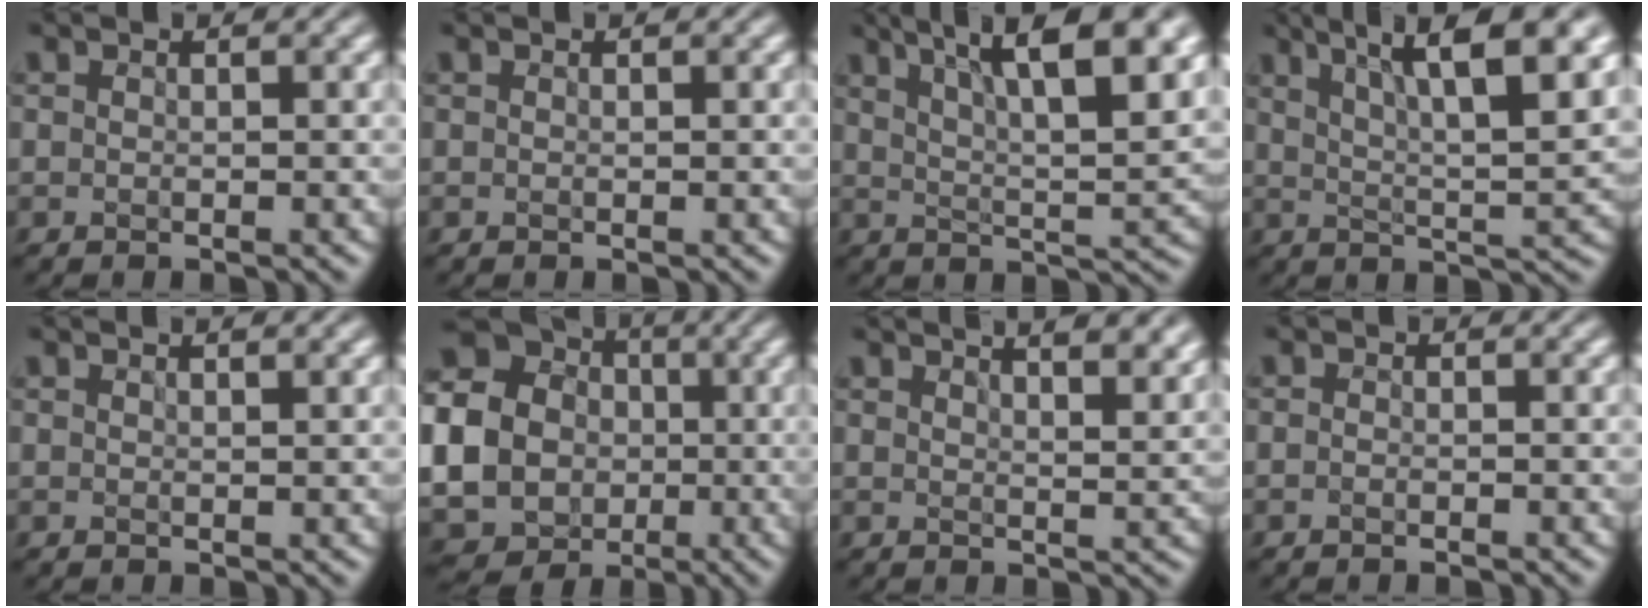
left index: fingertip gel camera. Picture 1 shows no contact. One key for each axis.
{"total": 0.0}
{"total": 11.8, "fx": 7.1, "fy": 3.2, "fz": 8.8, "tx": -0.102, "ty": 0.032, "tz": 0.082}
{"total": 10.1, "fx": 6.0, "fy": 2.3, "fz": 7.8, "tx": -0.095, "ty": 0.023, "tz": 0.079}
{"total": 0.9, "fx": 0.9, "fy": -0.1, "fz": 0.3, "tx": -0.001, "ty": 0.003, "tz": 0.008}
{"total": 20.3, "fx": -1.2, "fy": 19.0, "fz": 7.0, "tx": -0.194, "ty": -0.001, "tz": -0.077}
{"total": 8.2, "fx": 6.0, "fy": 3.0, "fz": 4.7, "tx": -0.015, "ty": 0.041, "tz": 0.044}
{"total": 0.6, "fx": -0.5, "fy": 0.1, "fz": 0.3, "tx": -0.003, "ty": 0.000, "tz": -0.009}